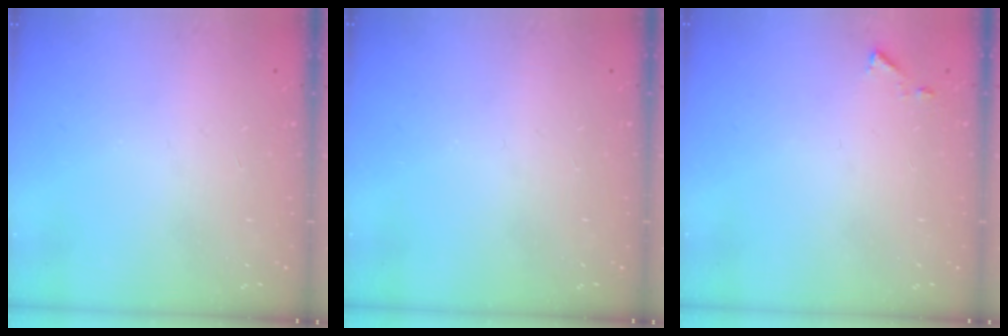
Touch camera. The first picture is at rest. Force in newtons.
{"total": 0.0}
{"total": 5.3, "press": 5.2, "slide": 0.5}